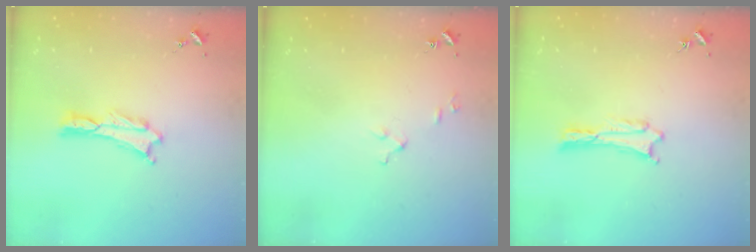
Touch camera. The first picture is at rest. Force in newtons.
{"total": 2.6, "press": 2.6, "slide": 0.3}
{"total": 0.0}